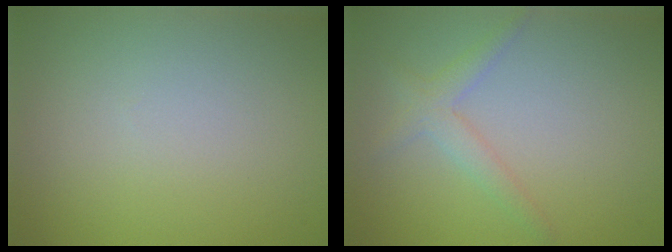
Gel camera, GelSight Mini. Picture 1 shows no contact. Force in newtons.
{"total": 2.1, "press": 2.1, "slide": 0.1}